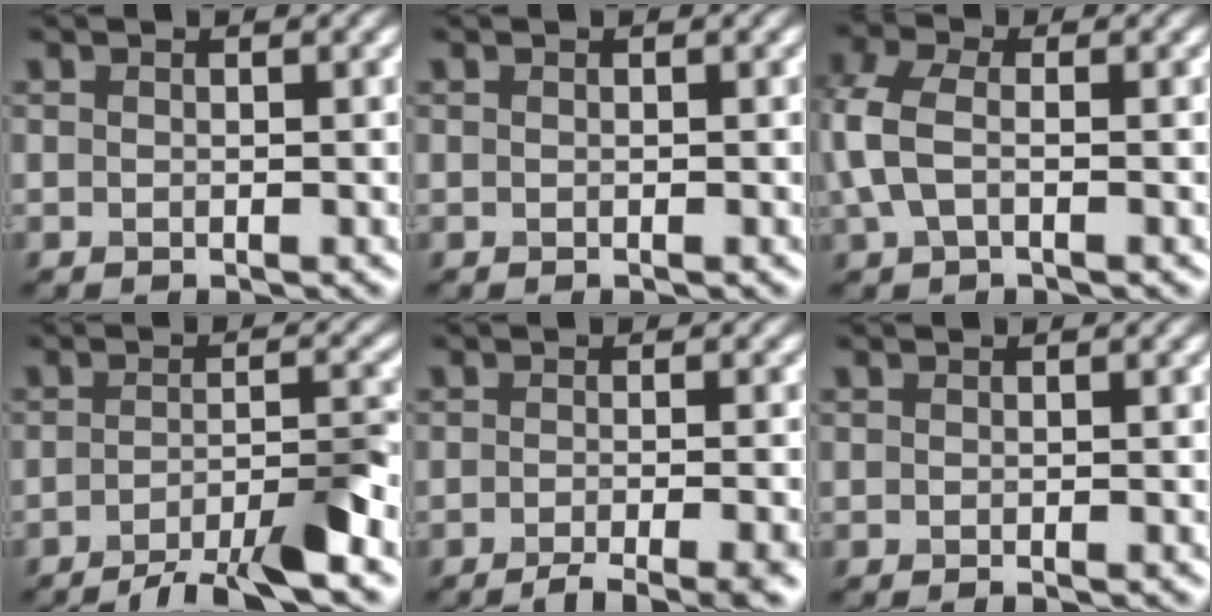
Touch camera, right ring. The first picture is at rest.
{"total": 0.0}
{"total": 4.3, "force": [0.1, 2.5, 3.5], "torque": [-0.092, 0.011, -0.008]}
{"total": 5.7, "force": [-3.8, 1.1, 4.2], "torque": [-0.054, 0.006, -0.067]}
{"total": 5.9, "force": [-3.8, 1.4, 4.3], "torque": [-0.046, 0.000, -0.055]}
{"total": 1.0, "force": [-0.5, 0.2, 0.8], "torque": [-0.007, -0.004, -0.009]}